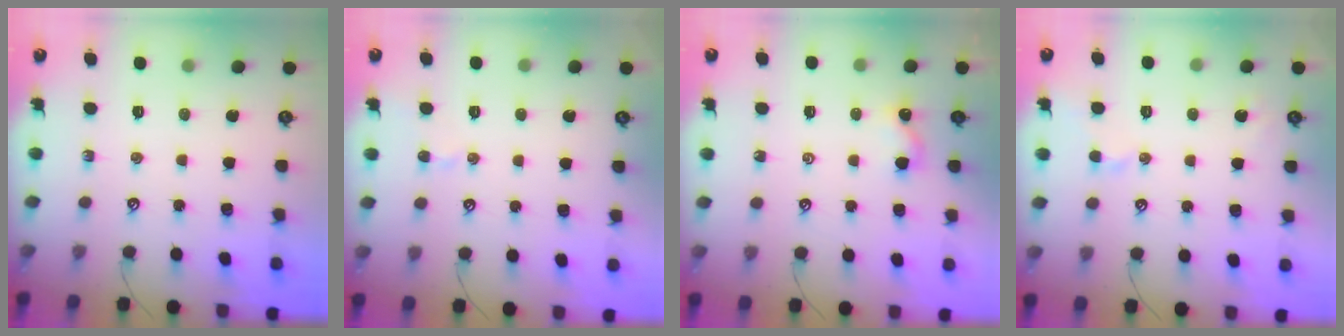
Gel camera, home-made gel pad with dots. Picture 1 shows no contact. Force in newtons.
{"total": 1.6, "press": 1.5, "slide": 0.6}
{"total": 3.7, "press": 3.6, "slide": 0.7}
{"total": 1.7, "press": 1.6, "slide": 0.6}